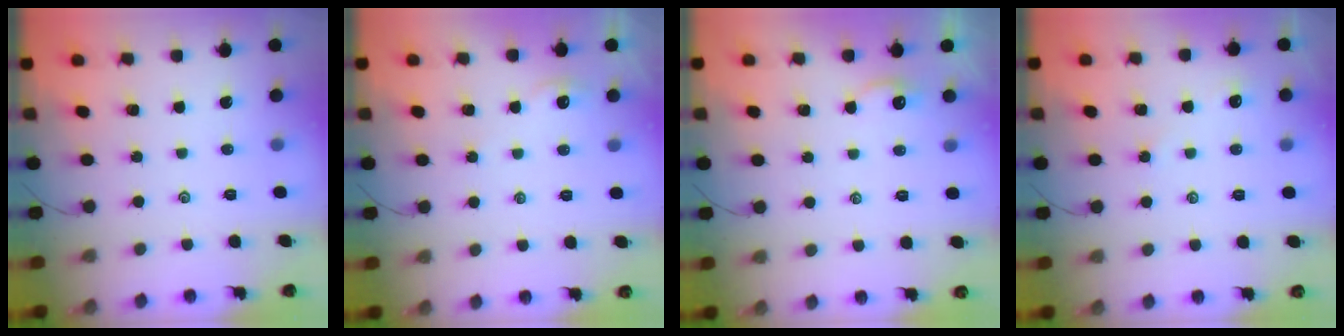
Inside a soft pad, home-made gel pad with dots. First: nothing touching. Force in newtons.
{"total": 2.6, "press": 2.6, "slide": 0.3}
{"total": 2.1, "press": 2.0, "slide": 0.3}
{"total": 2.3, "press": 2.3, "slide": 0.3}